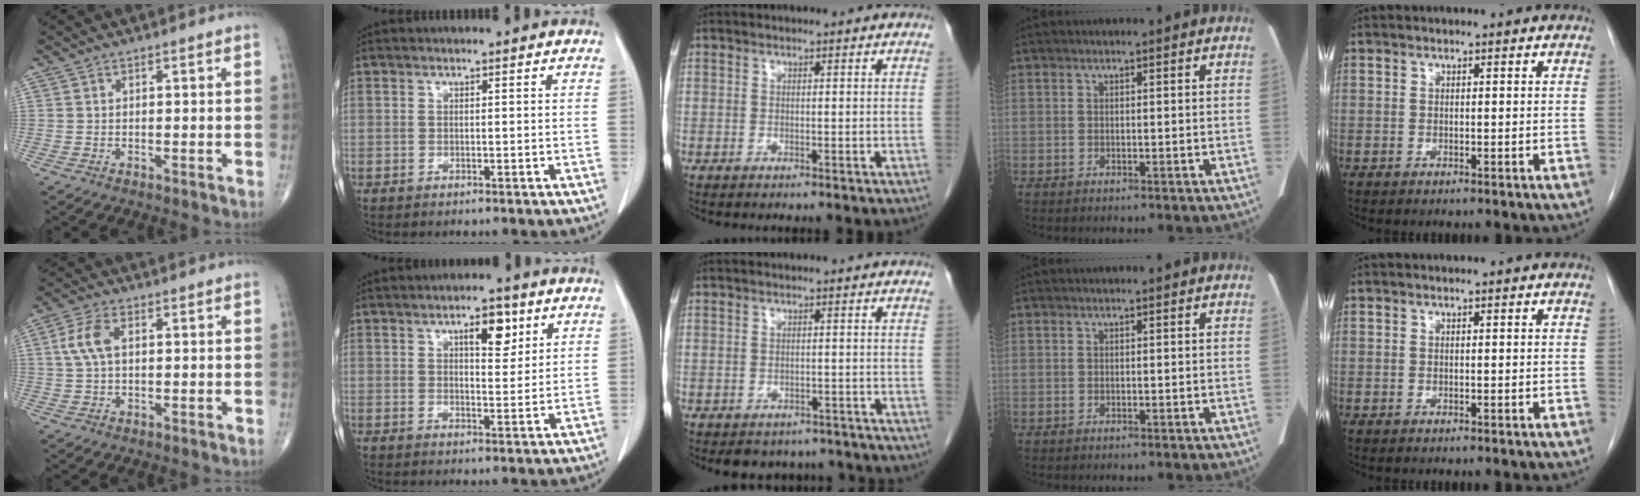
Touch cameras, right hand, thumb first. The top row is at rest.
{"thumb": {"total": 5.4, "force": [1.0, 2.9, 4.5], "torque": [-0.109, 0.013, 0.018]}, "index": {"total": 5.6, "force": [2.9, 2.1, 4.3], "torque": [-0.062, 0.002, 0.042]}, "middle": {"total": 6.4, "force": [-5.7, 2.9, 0.6], "torque": [0.003, 0.007, -0.064]}}